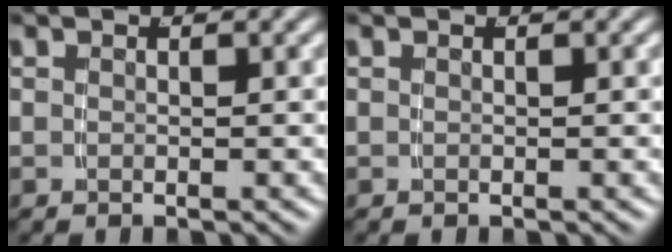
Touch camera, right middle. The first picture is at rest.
{"total": 0.0}